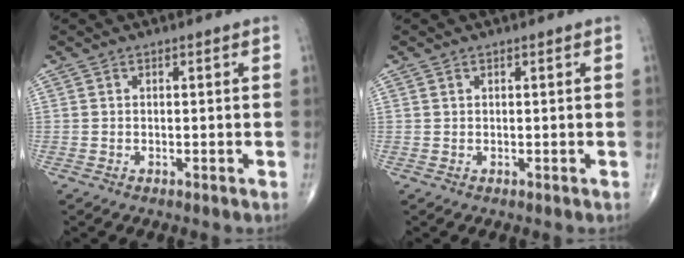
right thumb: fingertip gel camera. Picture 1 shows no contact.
{"total": 0.0}